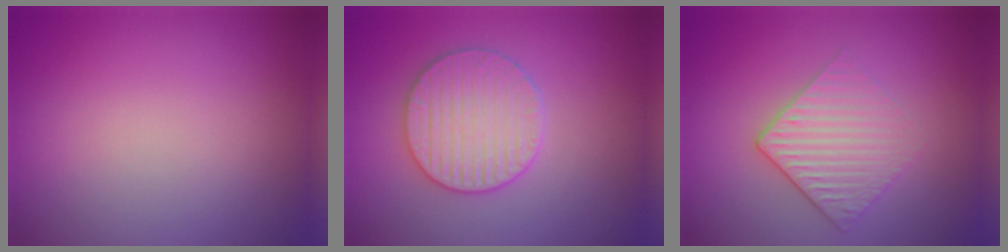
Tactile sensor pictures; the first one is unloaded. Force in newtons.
{"total": 4.6, "press": 4.0, "slide": 2.2}
{"total": 3.0, "press": 2.6, "slide": 1.6}